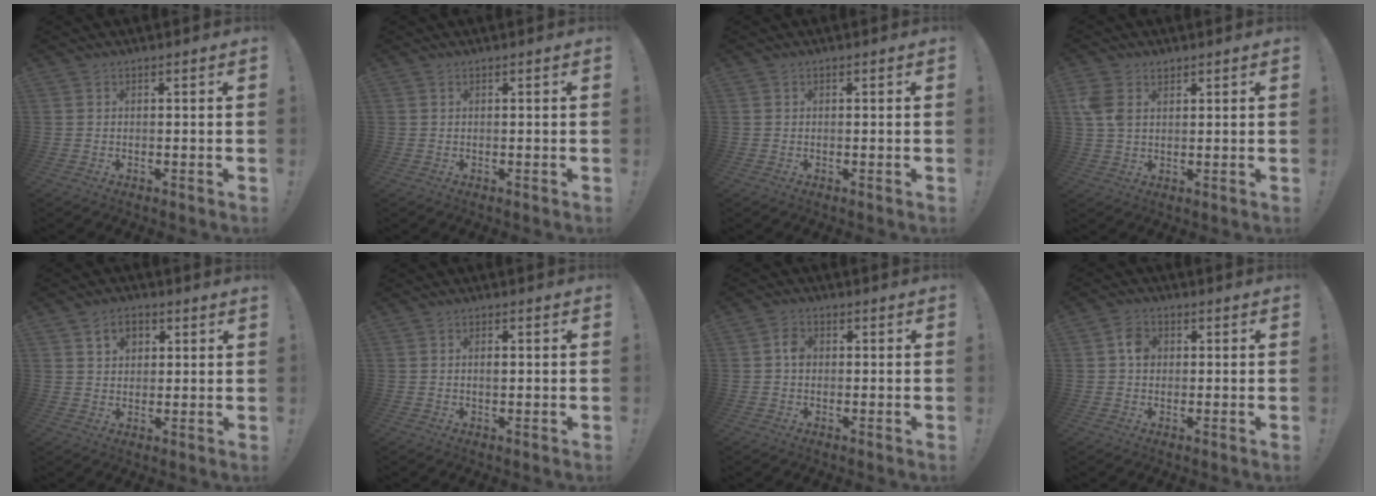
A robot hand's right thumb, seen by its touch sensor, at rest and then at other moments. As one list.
[{"total": 0.0}, {"total": 0.0}, {"total": 5.9, "force": [2.4, 4.1, 3.5], "torque": [-0.057, -0.003, 0.050]}, {"total": 5.7, "force": [2.8, 3.9, 3.0], "torque": [-0.047, -0.005, 0.050]}, {"total": 1.4, "force": [0.0, 0.6, 1.3], "torque": [-0.011, -0.002, -0.004]}, {"total": 3.8, "force": [0.0, 2.8, 2.5], "torque": [-0.034, 0.006, -0.002]}, {"total": 4.9, "force": [0.5, 4.0, 2.9], "torque": [-0.036, 0.006, 0.007]}]